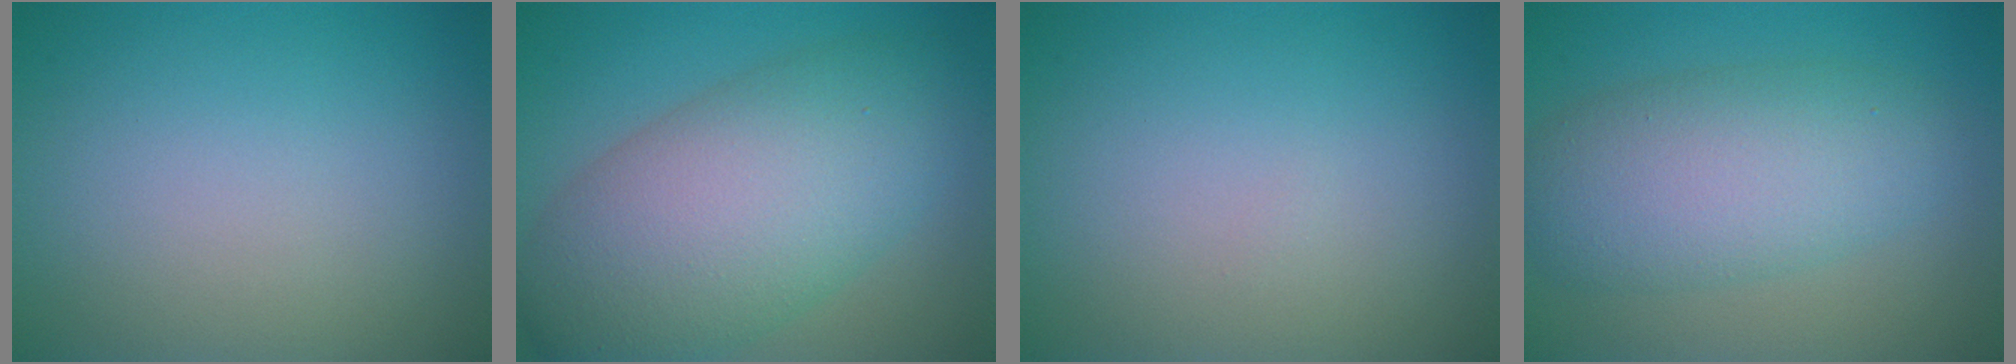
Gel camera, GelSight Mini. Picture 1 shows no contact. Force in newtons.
{"total": 10.4, "press": 10.4, "slide": 0.2}
{"total": 0.0}
{"total": 6.9, "press": 6.9, "slide": 0.1}